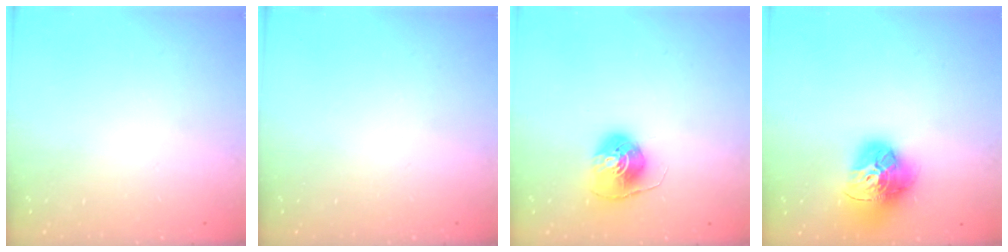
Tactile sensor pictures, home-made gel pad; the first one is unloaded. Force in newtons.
{"total": 0.0}
{"total": 8.3, "press": 8.3, "slide": 0.4}
{"total": 18.0, "press": 17.9, "slide": 1.8}